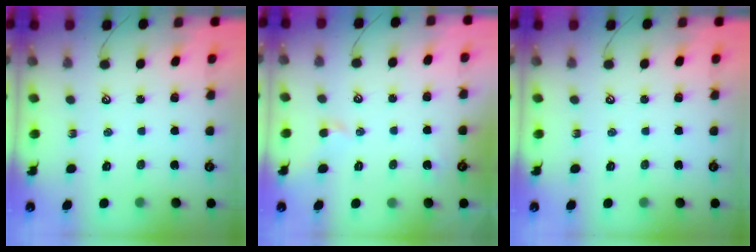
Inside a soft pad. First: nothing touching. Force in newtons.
{"total": 0.9, "press": 0.7, "slide": 0.6}
{"total": 0.0}